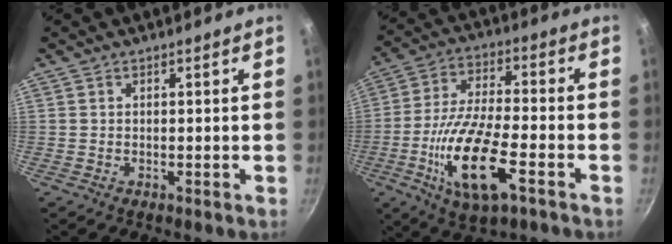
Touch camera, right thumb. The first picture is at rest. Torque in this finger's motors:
{"motor_torque": [2.58, 2.43, 2.10, -0.67, 0.70]}